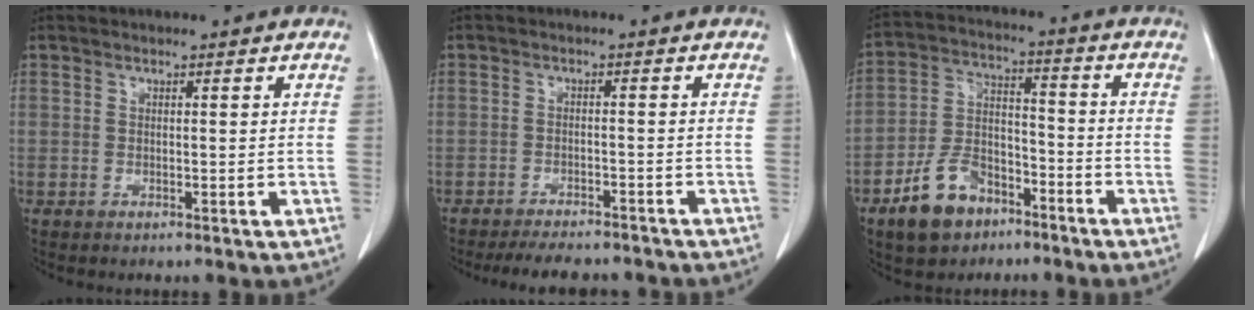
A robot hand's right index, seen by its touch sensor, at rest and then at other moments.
{"total": 8.7, "force": [-8.0, 2.2, 2.6], "torque": [-0.032, -0.003, -0.102]}
{"total": 10.5, "force": [-6.6, 6.2, 5.4], "torque": [-0.118, 0.012, -0.114]}